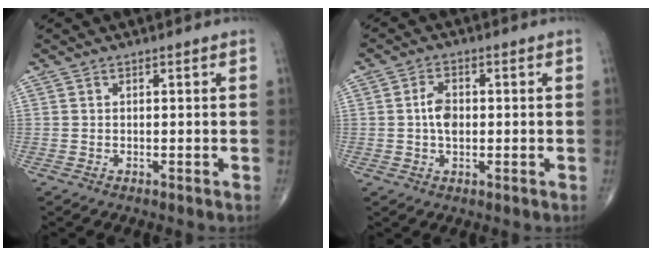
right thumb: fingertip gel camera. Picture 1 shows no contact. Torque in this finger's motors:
{"motor_torque": [1.09, 0.44, 0.62, -0.33, 0.03]}